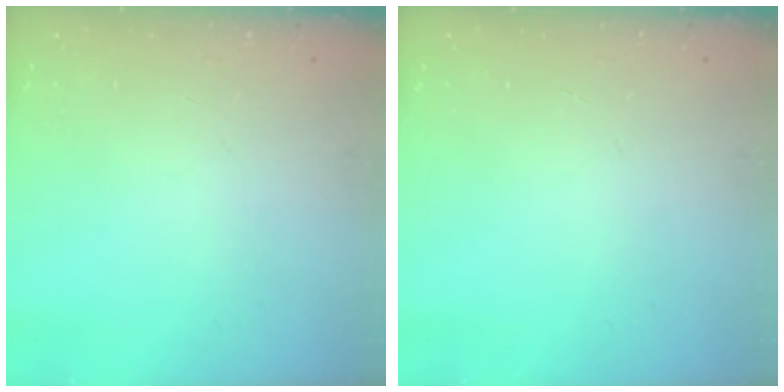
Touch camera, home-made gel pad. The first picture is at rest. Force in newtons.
{"total": 0.0}